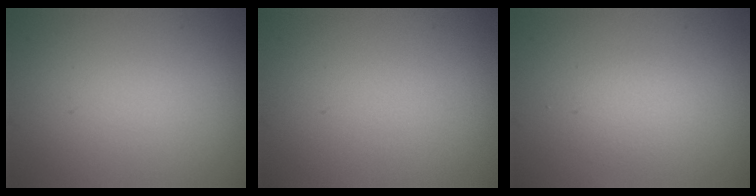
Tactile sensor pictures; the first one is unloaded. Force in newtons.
{"total": 0.0}
{"total": 1.4, "press": 1.4, "slide": 0.0}